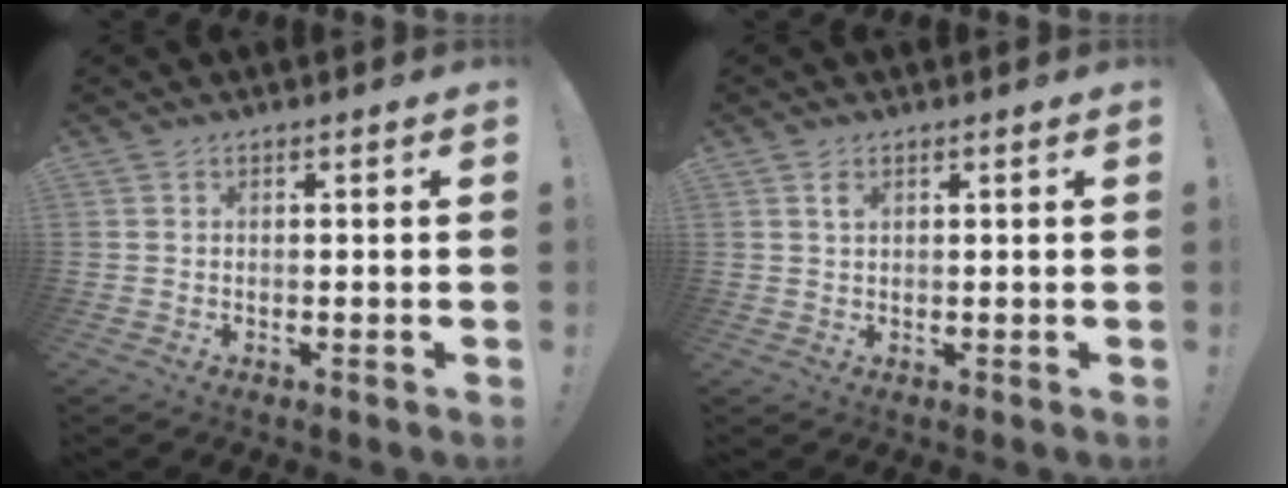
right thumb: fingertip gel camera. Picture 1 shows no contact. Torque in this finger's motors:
{"motor_torque": [-0.02, -0.45, -0.11, 0.11, 0.00]}